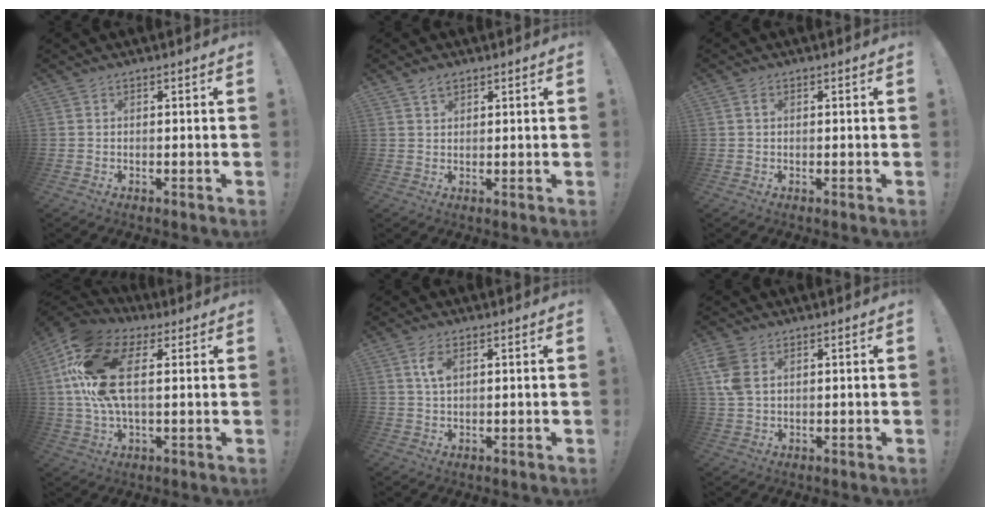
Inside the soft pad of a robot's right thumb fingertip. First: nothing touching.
{"total": 2.3, "force": [1.7, 1.2, 1.0], "torque": [-0.014, -0.006, 0.030]}
{"total": 1.0, "force": [0.4, 0.7, 0.7], "torque": [-0.013, 0.002, 0.005]}
{"total": 19.2, "force": [4.6, 10.3, 15.5], "torque": [-0.313, 0.004, 0.081]}
{"total": 4.6, "force": [1.8, 2.3, 3.6], "torque": [-0.064, 0.000, 0.030]}
{"total": 6.7, "force": [2.8, 4.1, 4.5], "torque": [-0.096, -0.003, 0.056]}